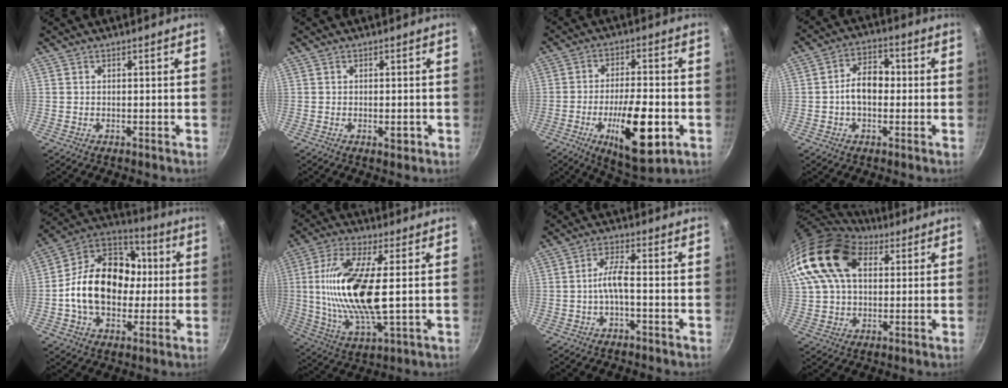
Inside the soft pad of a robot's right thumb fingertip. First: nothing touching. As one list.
[{"total": 2.0, "force": [-0.6, 0.9, 1.7], "torque": [-0.023, 0.000, -0.010]}, {"total": 16.0, "force": [-5.2, 5.5, 14.1], "torque": [-0.221, 0.016, -0.077]}, {"total": 7.7, "force": [-0.5, 5.2, 5.6], "torque": [-0.063, 0.025, -0.017]}, {"total": 20.9, "force": [-0.5, 15.3, 14.2], "torque": [-0.204, 0.042, -0.025]}, {"total": 17.8, "force": [1.6, 5.7, 16.8], "torque": [-0.337, -0.007, 0.028]}, {"total": 4.1, "force": [-1.3, 0.7, 3.8], "torque": [-0.087, 0.020, -0.032]}, {"total": 20.5, "force": [7.5, 13.4, 13.6], "torque": [-0.267, 0.017, 0.125]}]